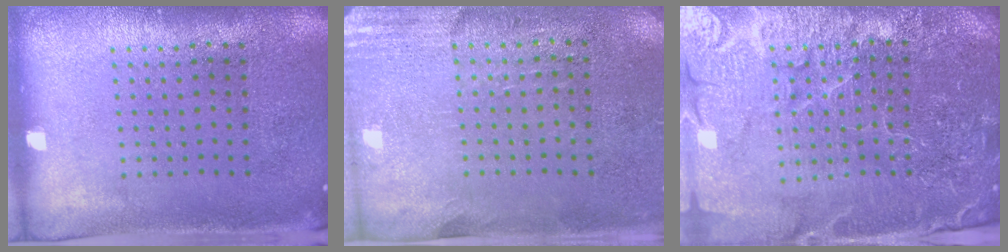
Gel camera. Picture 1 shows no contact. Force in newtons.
{"total": 2.8, "press": 2.5, "slide": 1.4}
{"total": 5.5, "press": 5.0, "slide": 2.3}